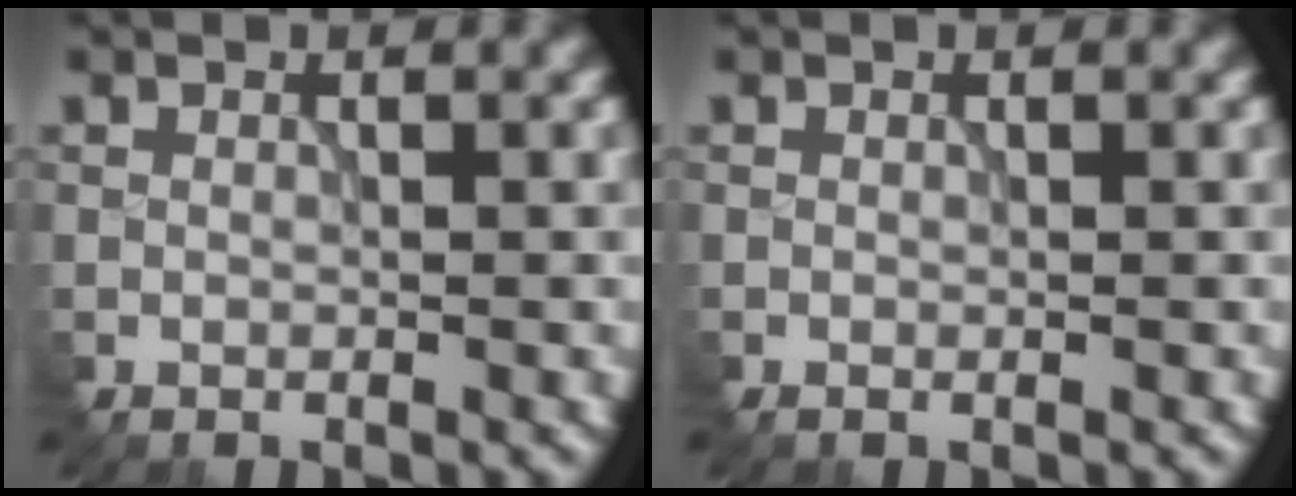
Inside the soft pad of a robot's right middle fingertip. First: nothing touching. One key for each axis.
{"total": 0.0}